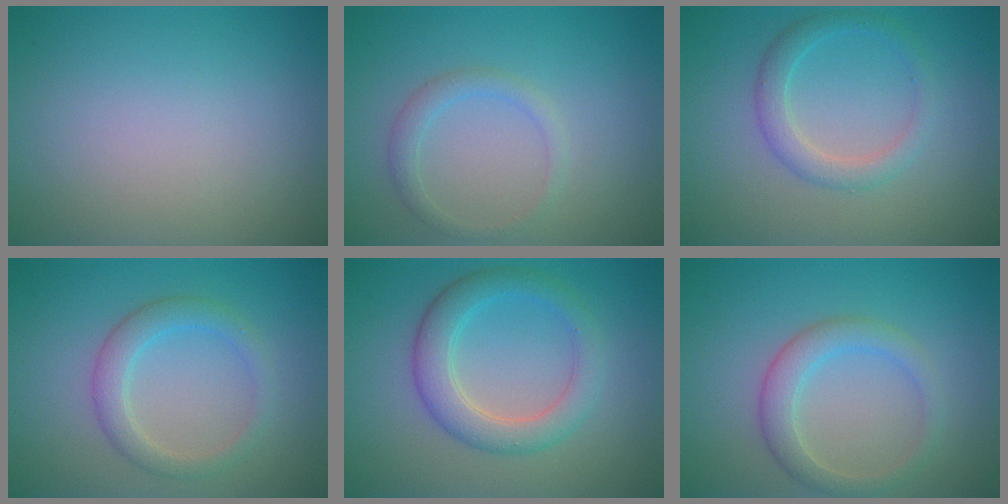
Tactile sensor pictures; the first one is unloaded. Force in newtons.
{"total": 1.7, "press": 1.7, "slide": 0.1}
{"total": 2.5, "press": 2.5, "slide": 0.2}
{"total": 2.8, "press": 2.8, "slide": 0.1}
{"total": 4.2, "press": 4.2, "slide": 0.1}
{"total": 3.0, "press": 3.0, "slide": 0.0}